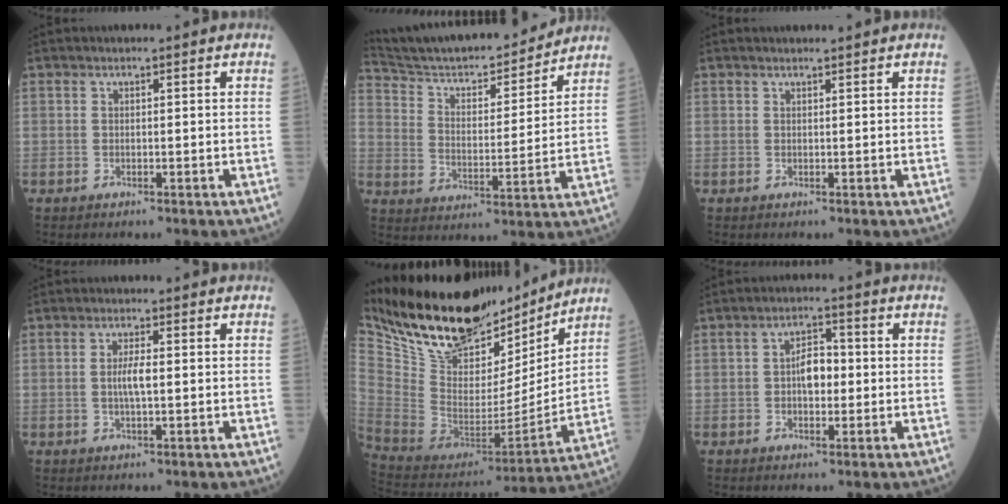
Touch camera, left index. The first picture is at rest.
{"total": 19.4, "force": [17.9, 2.5, 6.8], "torque": [-0.116, -0.001, 0.280]}
{"total": 1.2, "force": [1.2, 0.0, 0.2], "torque": [-0.004, 0.006, 0.019]}
{"total": 3.0, "force": [-0.1, 0.5, 2.9], "torque": [-0.059, -0.003, -0.003]}
{"total": 22.3, "force": [19.1, 7.3, 8.9], "torque": [-0.163, -0.024, 0.323]}
{"total": 4.5, "force": [-0.3, 2.4, 3.9], "torque": [-0.068, 0.012, -0.007]}